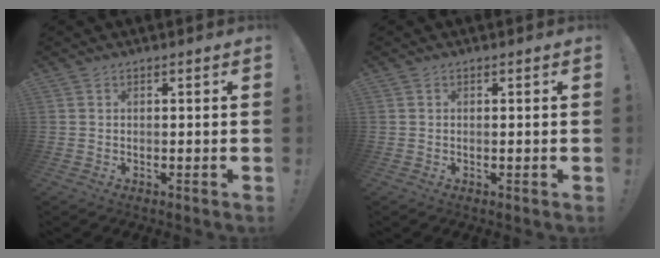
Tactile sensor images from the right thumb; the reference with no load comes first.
{"total": 0.0}